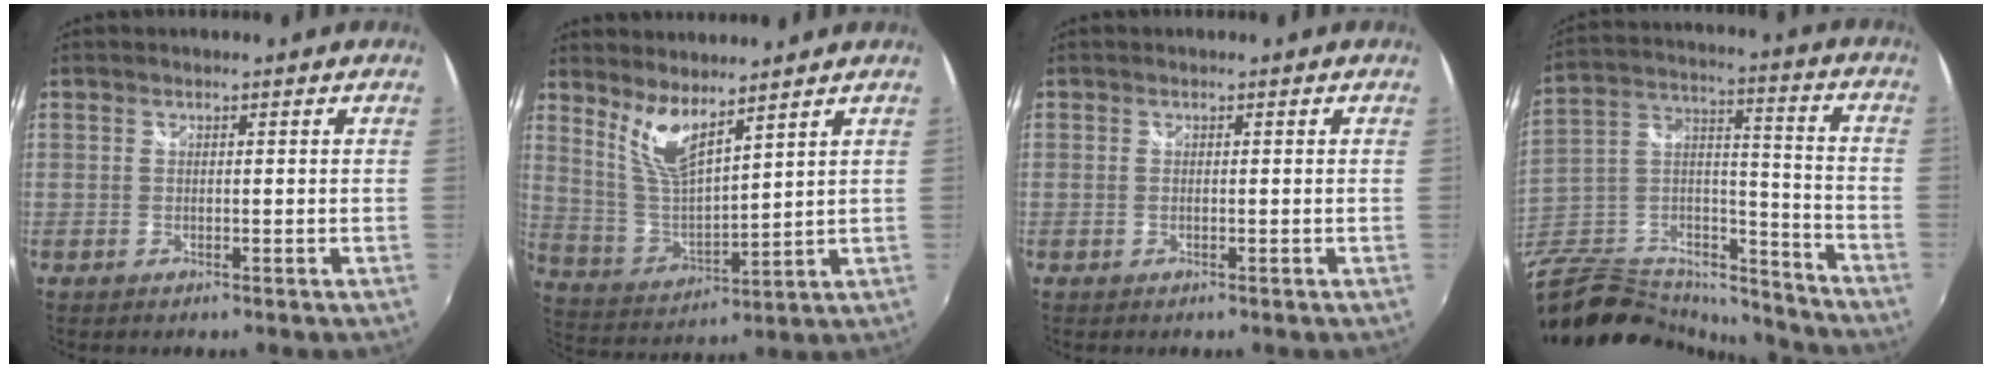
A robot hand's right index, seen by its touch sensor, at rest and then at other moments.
{"total": 8.5, "force": [6.3, 1.9, 5.4], "torque": [-0.108, -0.012, 0.132]}
{"total": 0.0}
{"total": 28.6, "force": [-22.9, 11.6, 12.6], "torque": [-0.261, 0.036, -0.362]}